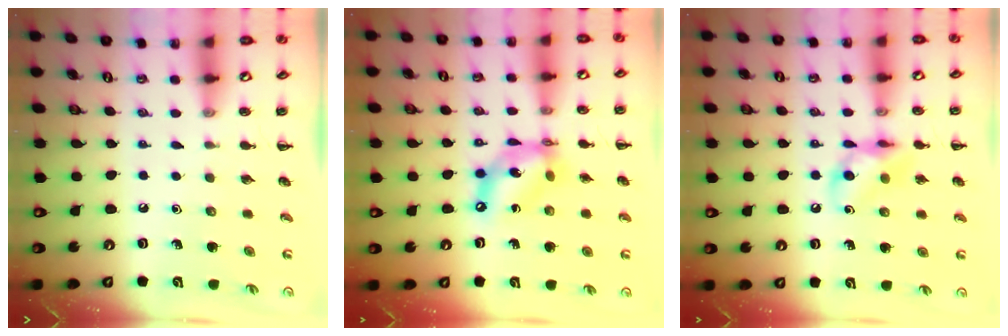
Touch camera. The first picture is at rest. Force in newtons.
{"total": 12.3, "press": 11.9, "slide": 3.3}
{"total": 11.0, "press": 10.9, "slide": 1.4}